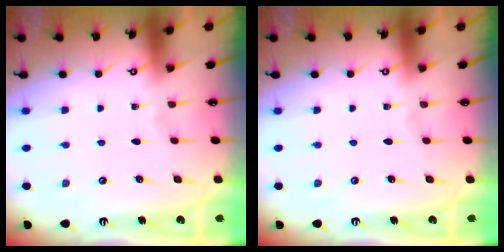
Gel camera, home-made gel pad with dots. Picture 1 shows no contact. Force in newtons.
{"total": 0.0}